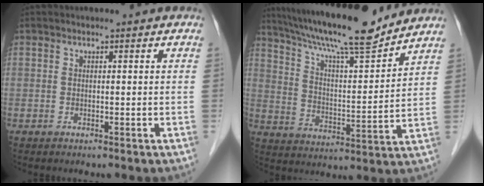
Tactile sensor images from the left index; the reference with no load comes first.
{"total": 17.4, "force": [15.2, 0.9, 8.4], "torque": [-0.147, 0.006, 0.247]}